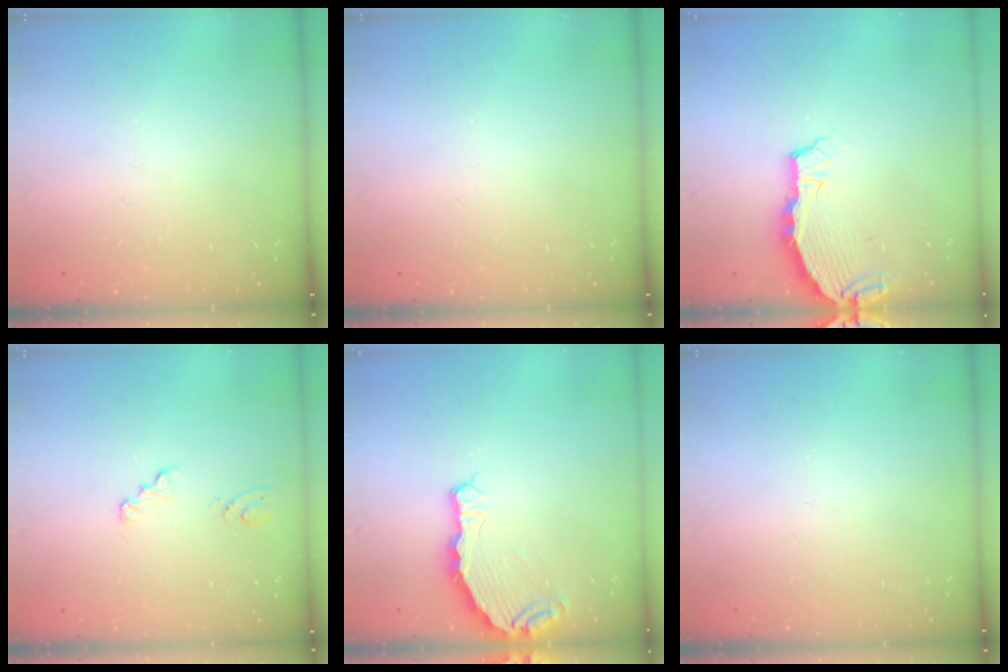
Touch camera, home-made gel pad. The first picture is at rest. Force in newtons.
{"total": 0.0}
{"total": 4.2, "press": 4.2, "slide": 0.4}
{"total": 2.3, "press": 2.3, "slide": 0.2}
{"total": 6.0, "press": 5.0, "slide": 3.3}
{"total": 0.0}